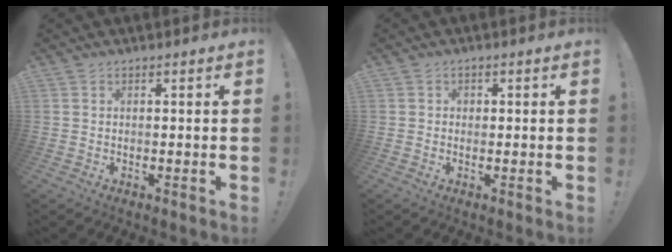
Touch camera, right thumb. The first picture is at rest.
{"total": 1.0, "force": [0.1, 1.0, 0.2], "torque": [0.002, 0.003, 0.000]}